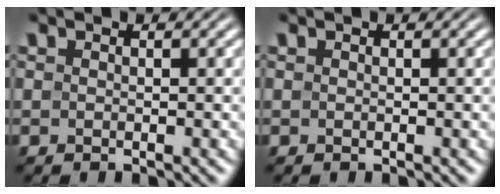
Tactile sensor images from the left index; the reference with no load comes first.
{"total": 0.0}